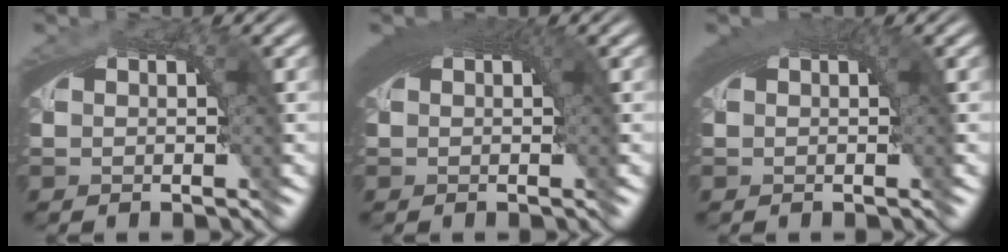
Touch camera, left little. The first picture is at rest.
{"total": 4.1, "force": [1.3, 1.4, 3.7], "torque": [-0.049, 0.014, 0.015]}
{"total": 2.4, "force": [0.9, 0.6, 2.1], "torque": [-0.027, 0.007, 0.014]}